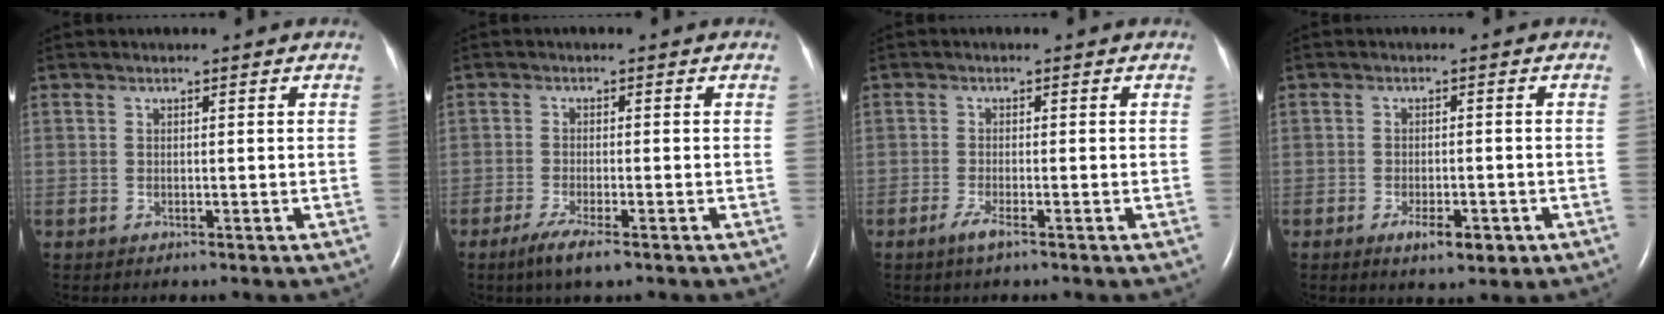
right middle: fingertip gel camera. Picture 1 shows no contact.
{"total": 3.9, "force": [-2.5, 0.3, 3.0], "torque": [-0.064, -0.012, -0.047]}
{"total": 1.9, "force": [-1.3, 0.0, 1.4], "torque": [-0.037, -0.005, -0.029]}
{"total": 4.2, "force": [-2.1, 1.4, 3.3], "torque": [-0.053, -0.002, -0.025]}